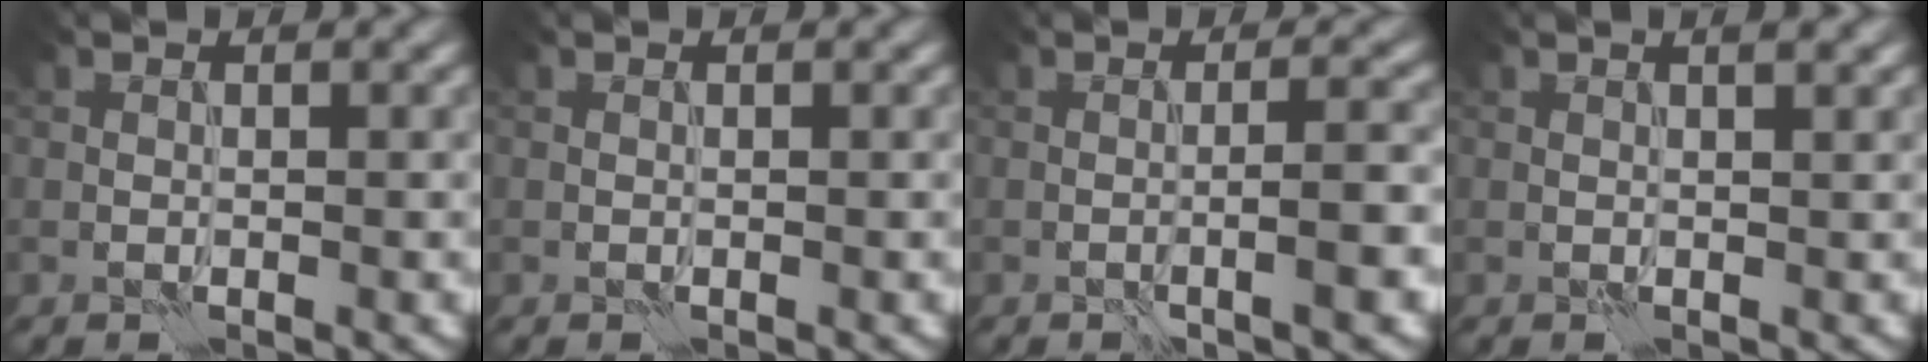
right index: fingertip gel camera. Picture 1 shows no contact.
{"total": 0.0}
{"total": 3.4, "force": [-0.9, 0.7, 3.3], "torque": [-0.037, 0.008, -0.016]}
{"total": 1.5, "force": [0.9, 0.3, 1.2], "torque": [-0.013, -0.003, 0.005]}